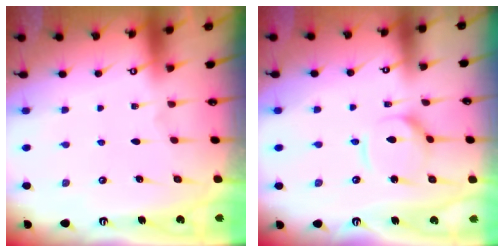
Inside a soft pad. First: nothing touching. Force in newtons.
{"total": 6.5, "press": 6.5, "slide": 0.4}